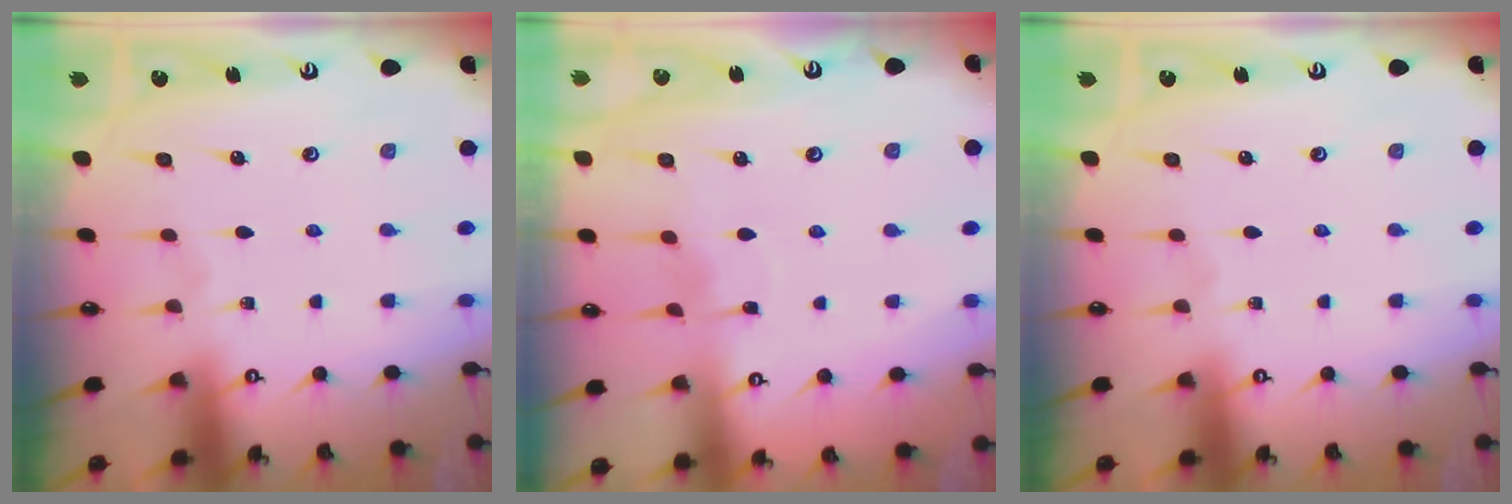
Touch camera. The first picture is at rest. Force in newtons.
{"total": 4.6, "press": 4.6, "slide": 0.4}
{"total": 0.0}